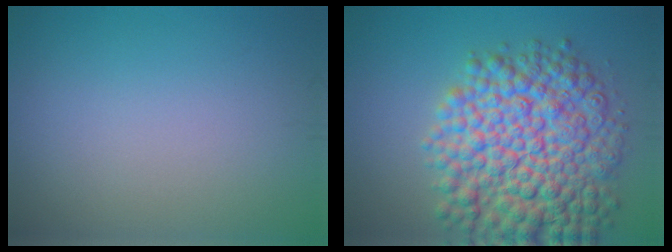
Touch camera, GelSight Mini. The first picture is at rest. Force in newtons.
{"total": 11.5, "press": 11.5, "slide": 0.3}